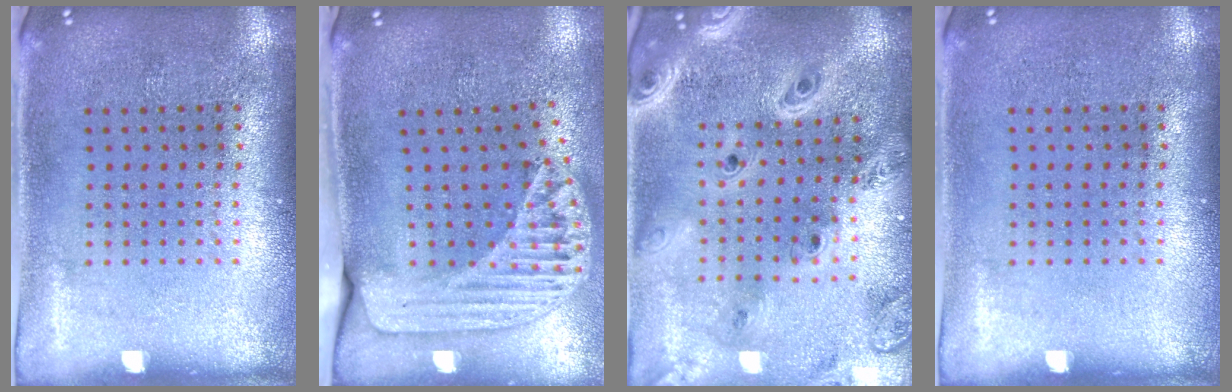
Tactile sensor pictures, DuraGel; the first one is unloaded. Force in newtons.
{"total": 1.8, "press": 1.5, "slide": 1.0}
{"total": 3.6, "press": 2.9, "slide": 2.2}
{"total": 0.0}